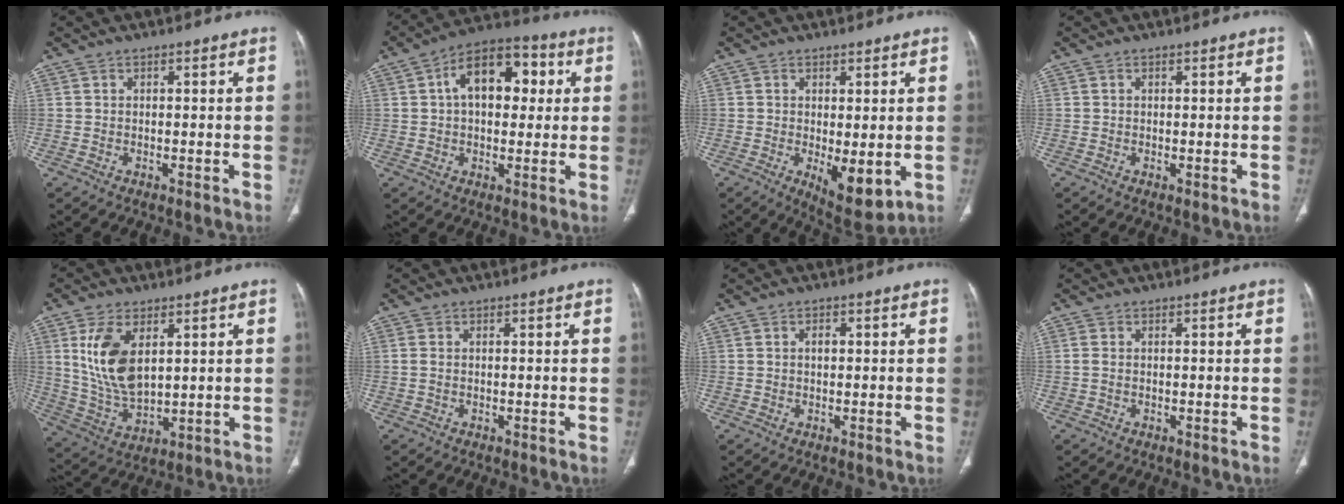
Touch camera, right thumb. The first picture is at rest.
{"total": 13.8, "force": [3.0, 8.3, 10.6], "torque": [-0.136, 0.024, 0.039]}
{"total": 7.8, "force": [-1.3, 3.2, 7.0], "torque": [-0.097, -0.024, -0.007]}
{"total": 0.0}
{"total": 12.9, "force": [4.0, 6.9, 10.1], "torque": [-0.198, -0.019, 0.089]}
{"total": 1.1, "force": [0.0, 0.6, 1.0], "torque": [-0.029, 0.002, 0.001]}
{"total": 1.3, "force": [0.2, 0.8, 1.0], "torque": [-0.017, 0.004, 0.003]}
{"total": 1.4, "force": [0.0, 0.7, 1.1], "torque": [-0.034, 0.001, 0.000]}